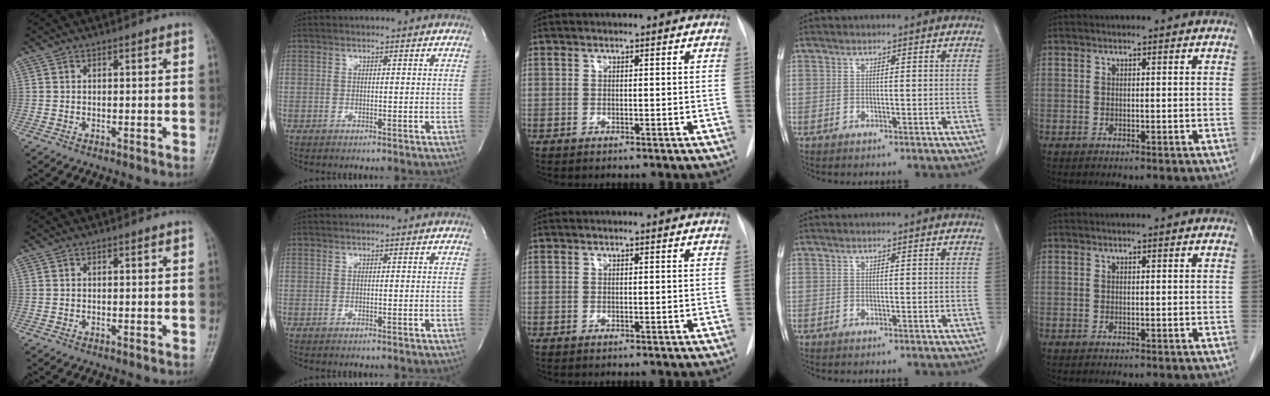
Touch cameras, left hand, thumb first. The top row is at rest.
{}